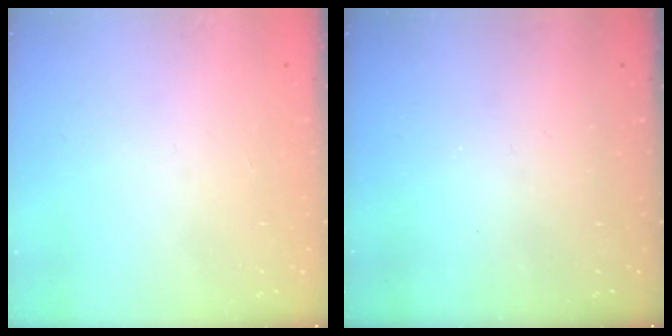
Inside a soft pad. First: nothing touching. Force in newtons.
{"total": 0.0}